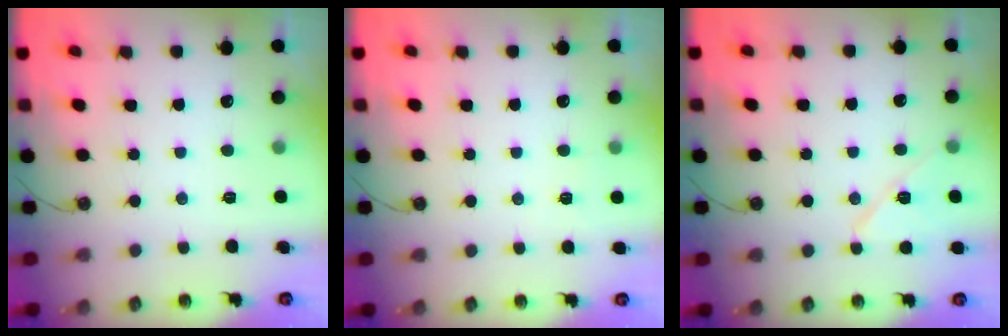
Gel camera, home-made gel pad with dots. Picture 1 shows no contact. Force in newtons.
{"total": 2.4, "press": 2.4, "slide": 0.4}
{"total": 9.6, "press": 9.6, "slide": 1.0}